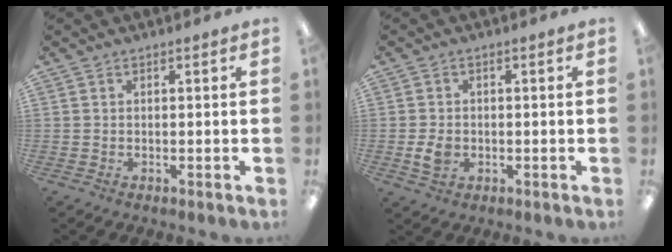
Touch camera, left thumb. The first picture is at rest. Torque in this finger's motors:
{"motor_torque": [-0.01, 0.02, 0.13, -0.12, 0.00]}